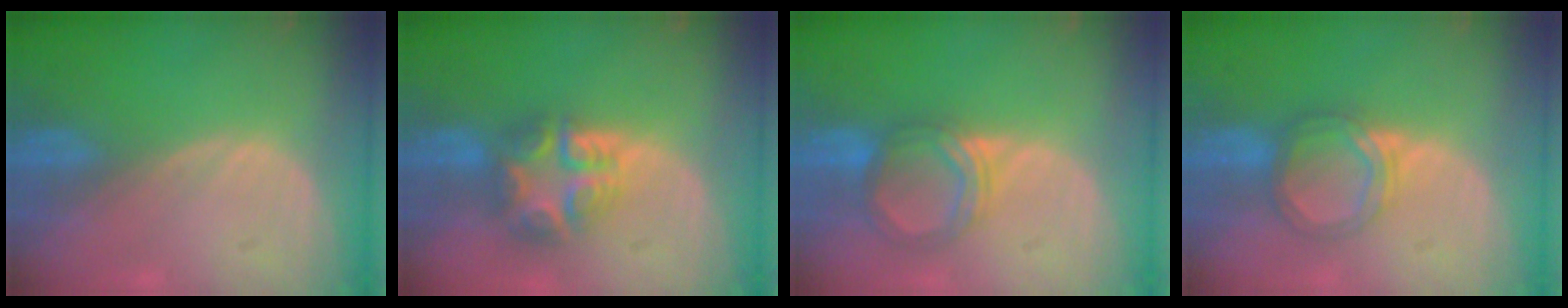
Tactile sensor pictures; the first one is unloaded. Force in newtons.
{"total": 7.7, "press": 6.7, "slide": 3.7}
{"total": 5.5, "press": 5.2, "slide": 1.7}
{"total": 5.3, "press": 5.0, "slide": 1.9}